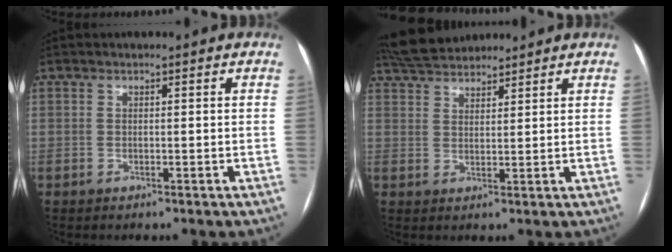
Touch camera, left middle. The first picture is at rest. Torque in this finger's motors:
{"motor_torque": [0.30, -0.52, -0.02, 0.00]}